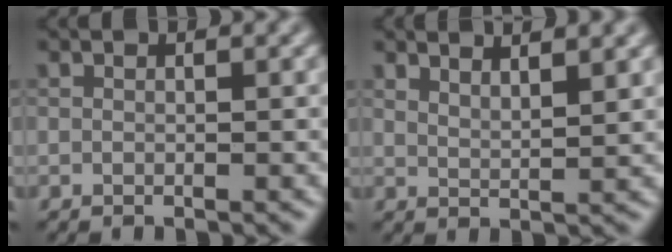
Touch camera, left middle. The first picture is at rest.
{"total": 2.9, "force": [2.4, 0.7, 1.5], "torque": [-0.009, 0.006, 0.030]}